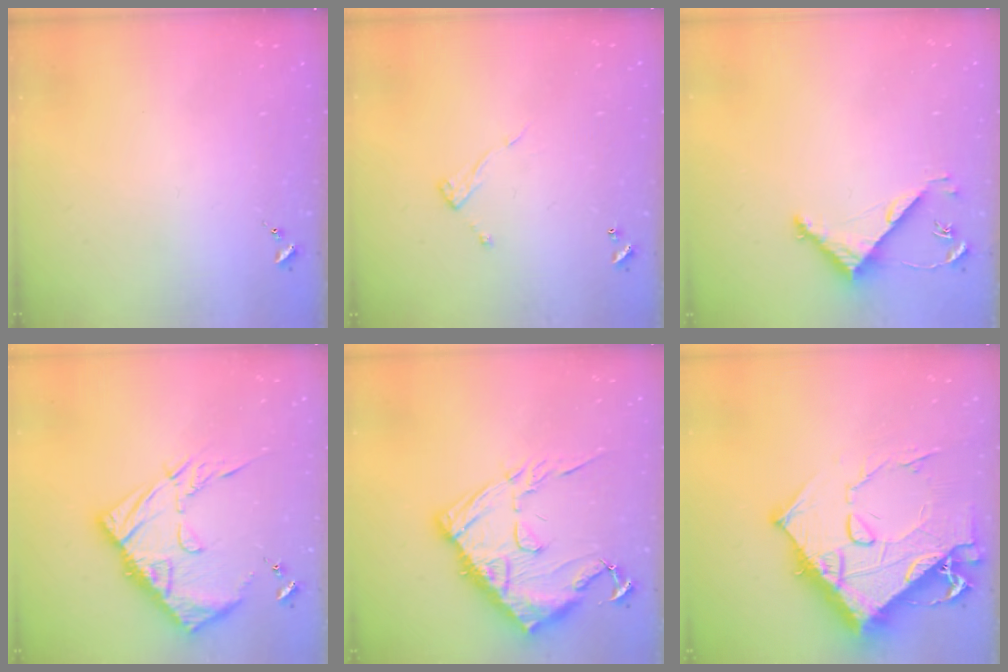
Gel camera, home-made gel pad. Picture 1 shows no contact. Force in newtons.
{"total": 7.0, "press": 7.0, "slide": 0.4}
{"total": 4.8, "press": 4.8, "slide": 0.3}
{"total": 16.8, "press": 16.7, "slide": 1.7}
{"total": 18.7, "press": 18.6, "slide": 1.2}
{"total": 19.8, "press": 19.7, "slide": 2.0}